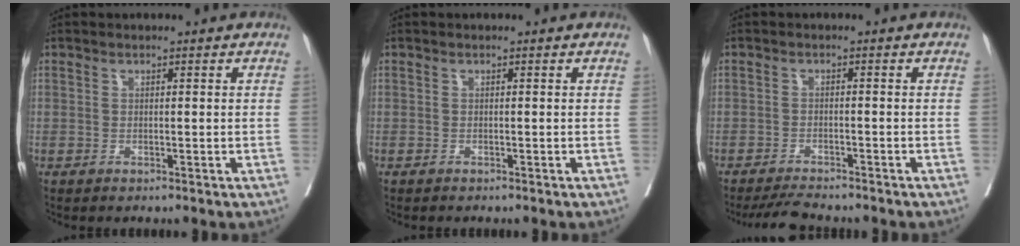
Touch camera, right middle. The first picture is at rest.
{"total": 0.0}
{"total": 4.3, "force": [-4.1, 0.2, 1.5], "torque": [-0.023, -0.016, -0.070]}